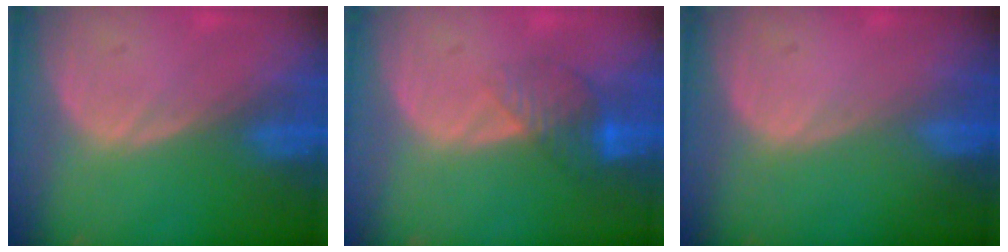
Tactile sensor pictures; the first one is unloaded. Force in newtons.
{"total": 4.3, "press": 3.8, "slide": 2.1}
{"total": 0.0}